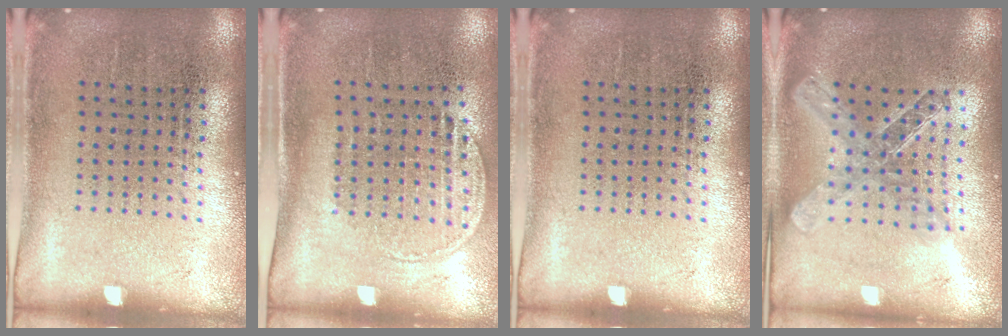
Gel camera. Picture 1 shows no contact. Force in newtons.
{"total": 1.5, "press": 1.3, "slide": 0.8}
{"total": 0.0}
{"total": 2.0, "press": 1.7, "slide": 1.2}